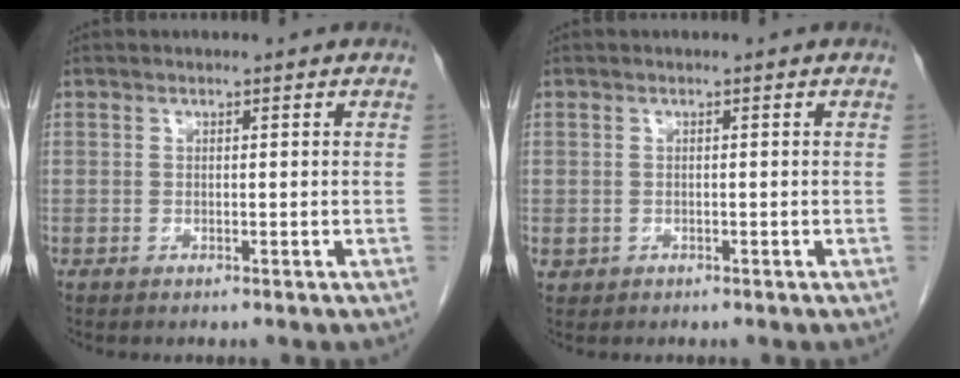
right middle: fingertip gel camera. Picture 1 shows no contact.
{"total": 0.9, "force": [-0.3, 0.9, 0.2], "torque": [-0.006, 0.003, 0.001]}